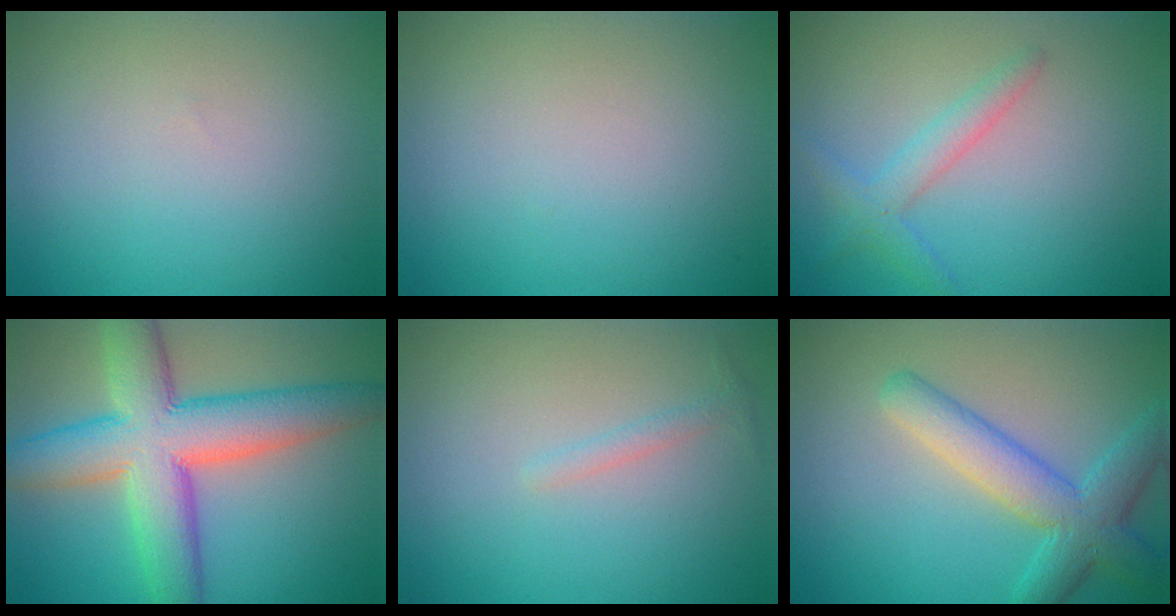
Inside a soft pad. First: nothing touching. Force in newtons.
{"total": 0.0}
{"total": 2.4, "press": 2.4, "slide": 0.1}
{"total": 10.8, "press": 10.8, "slide": 0.6}
{"total": 0.9, "press": 0.9, "slide": 0.0}
{"total": 5.7, "press": 5.6, "slide": 0.2}